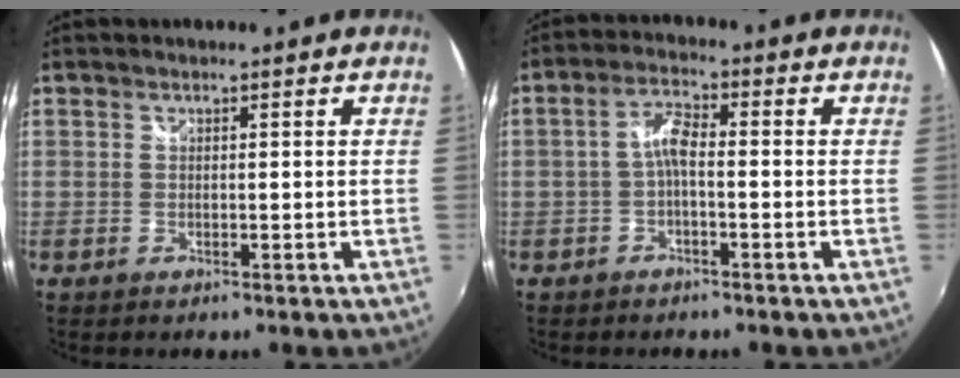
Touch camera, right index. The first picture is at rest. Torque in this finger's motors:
{"motor_torque": [0.60, -0.16, 0.33, 0.09]}